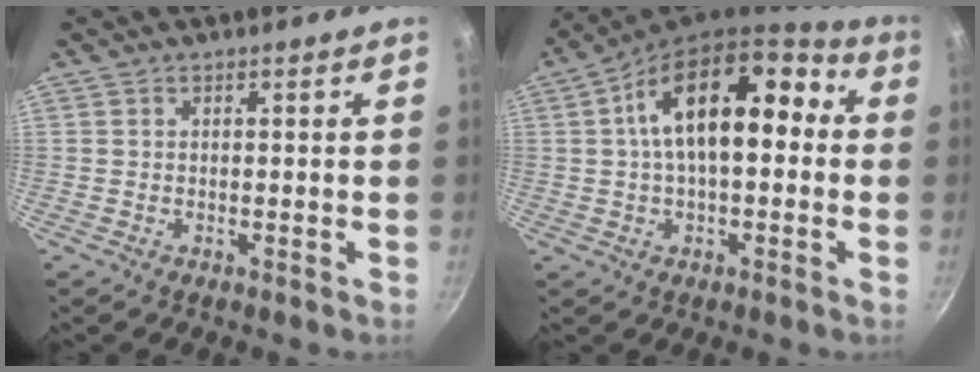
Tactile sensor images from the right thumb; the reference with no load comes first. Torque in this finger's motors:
{"motor_torque": [-0.83, 2.13, 1.77, 0.64, 0.55]}